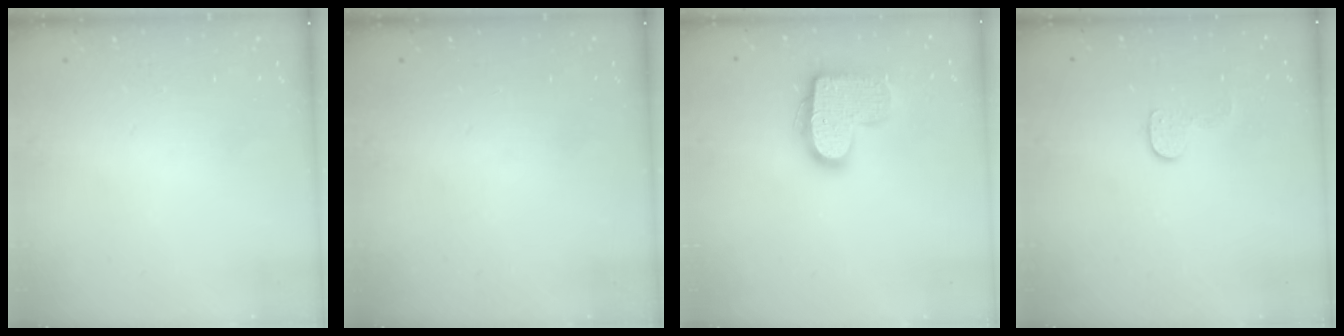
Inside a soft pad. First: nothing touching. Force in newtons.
{"total": 0.0}
{"total": 15.0, "press": 15.0, "slide": 0.7}
{"total": 6.1, "press": 6.1, "slide": 0.2}